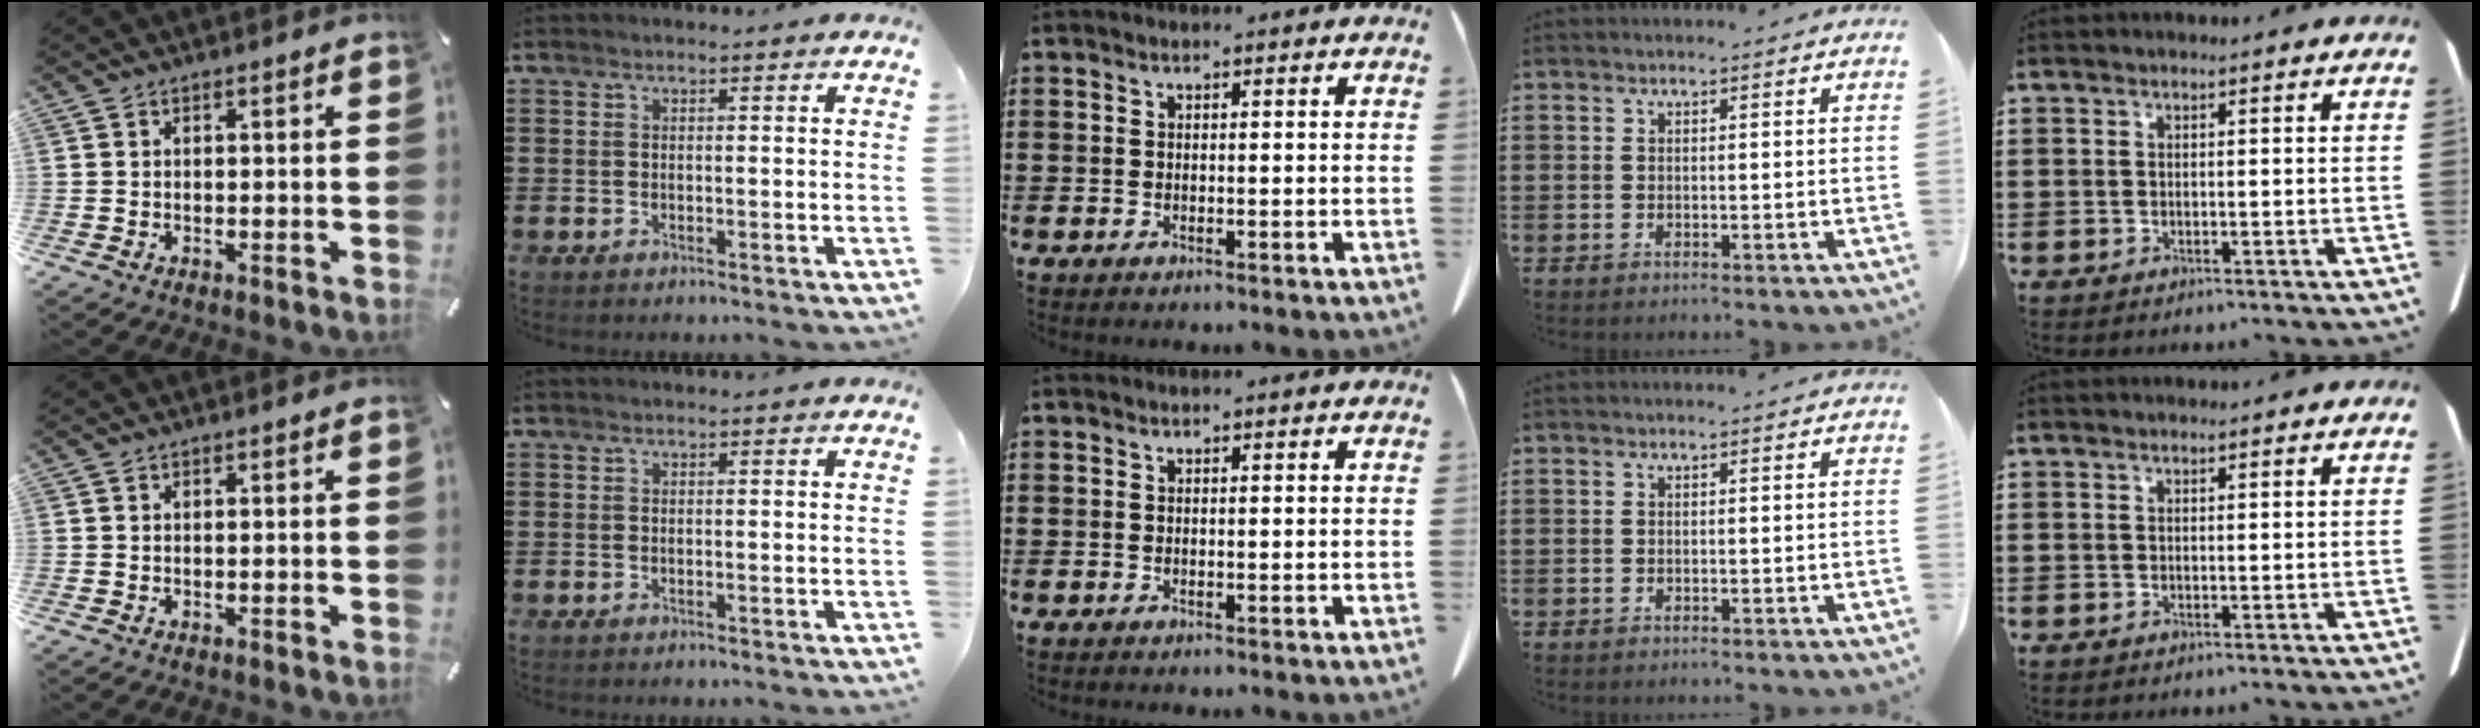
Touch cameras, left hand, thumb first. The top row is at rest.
{}